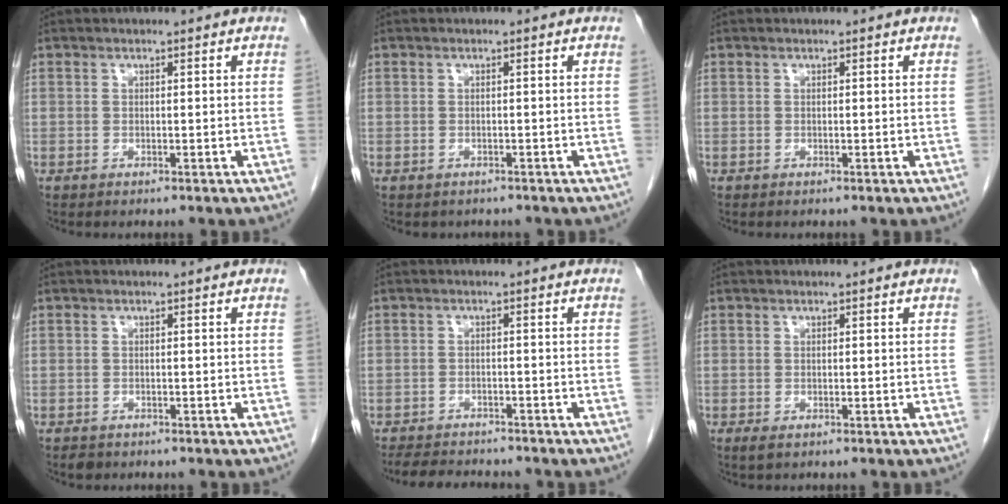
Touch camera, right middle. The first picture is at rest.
{"total": 1.4, "force": [-1.1, 0.7, 0.1], "torque": [-0.007, 0.000, -0.014]}
{"total": 0.0}
{"total": 1.2, "force": [-0.9, 0.7, 0.3], "torque": [-0.011, -0.001, -0.012]}
{"total": 7.2, "force": [-6.6, 1.5, 2.2], "torque": [-0.031, -0.008, -0.099]}
{"total": 1.0, "force": [-0.5, 0.5, 0.7], "torque": [-0.013, -0.002, -0.003]}